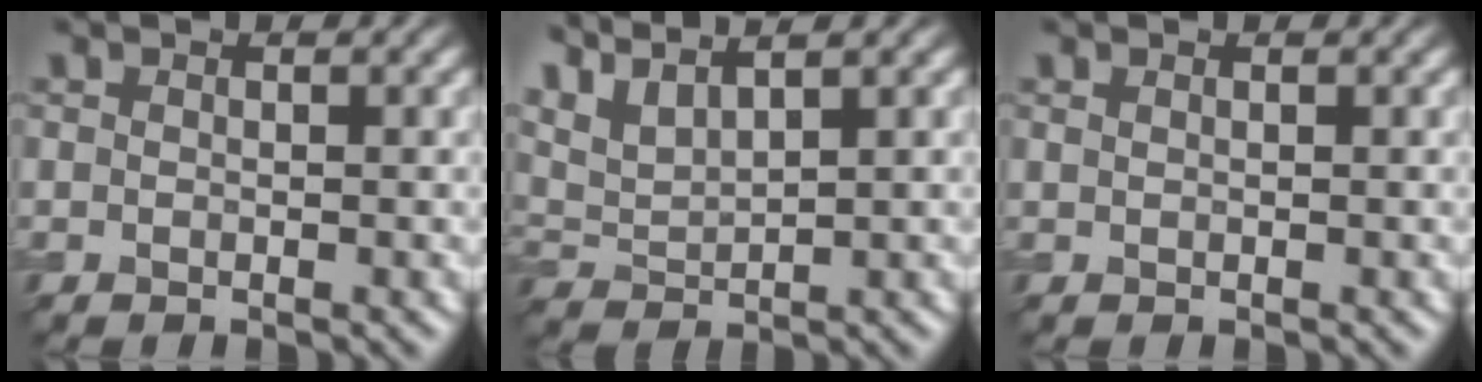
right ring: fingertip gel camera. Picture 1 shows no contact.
{"total": 4.8, "force": [3.8, 1.2, 2.6], "torque": [-0.067, 0.014, 0.076]}
{"total": 0.0}